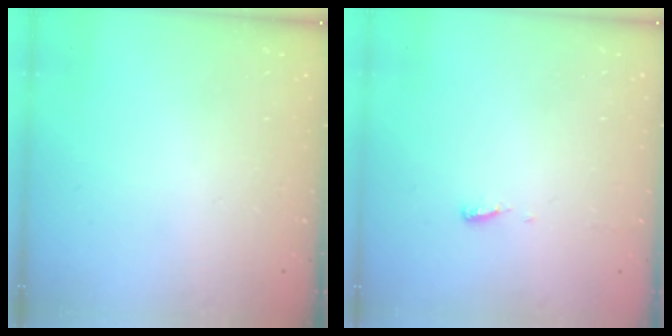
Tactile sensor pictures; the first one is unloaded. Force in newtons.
{"total": 3.7, "press": 3.7, "slide": 0.4}